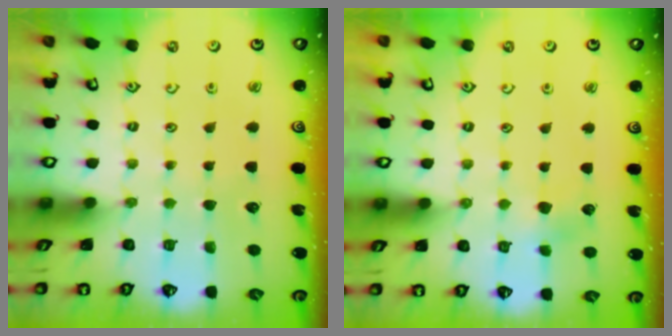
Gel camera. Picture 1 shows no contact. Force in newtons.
{"total": 3.9, "press": 3.9, "slide": 0.6}